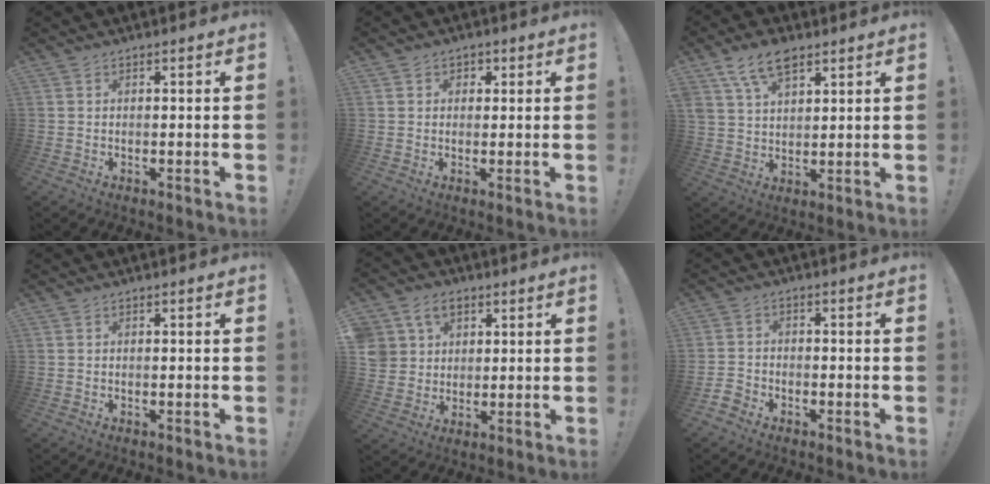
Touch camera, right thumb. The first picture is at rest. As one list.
[{"total": 2.1, "force": [0.6, 2.0, 0.5], "torque": [0.000, 0.001, 0.007]}, {"total": 9.8, "force": [6.3, 5.1, 5.5], "torque": [-0.107, -0.015, 0.121]}, {"total": 0.0}, {"total": 9.7, "force": [4.7, 7.8, 3.3], "torque": [-0.064, -0.012, 0.098]}, {"total": 3.5, "force": [-2.6, 2.1, 1.1], "torque": [-0.034, 0.009, -0.050]}]